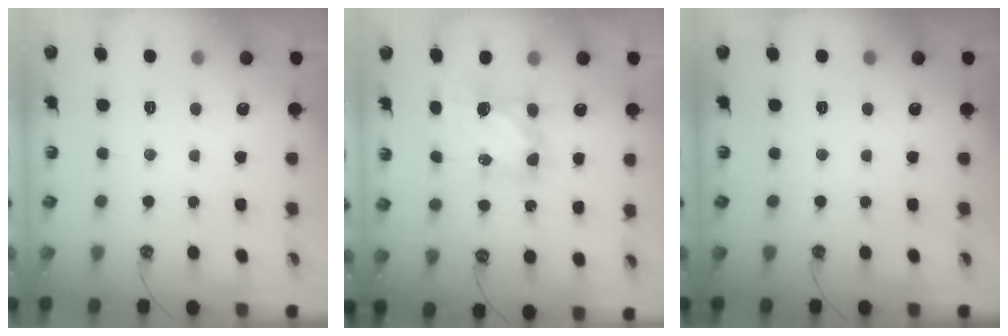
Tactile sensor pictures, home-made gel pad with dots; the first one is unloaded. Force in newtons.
{"total": 7.1, "press": 7.1, "slide": 0.3}
{"total": 0.0}